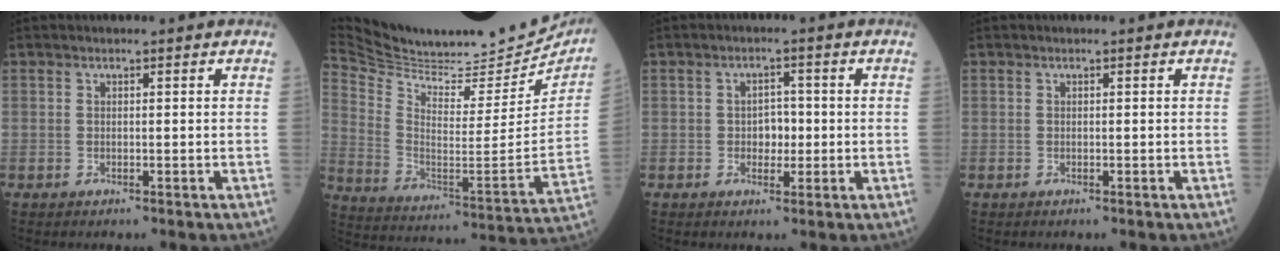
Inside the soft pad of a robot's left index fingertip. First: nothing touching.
{"total": 29.9, "force": [26.9, 6.8, 11.1], "torque": [-0.211, -0.067, 0.382]}
{"total": 3.0, "force": [-0.3, 2.1, 2.2], "torque": [-0.030, 0.006, -0.004]}
{"total": 0.0}